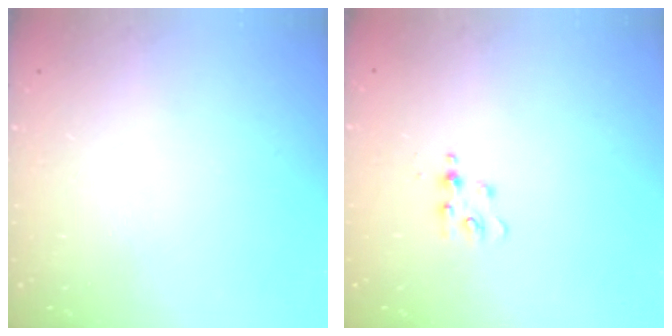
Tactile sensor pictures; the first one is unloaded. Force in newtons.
{"total": 4.8, "press": 4.8, "slide": 0.6}